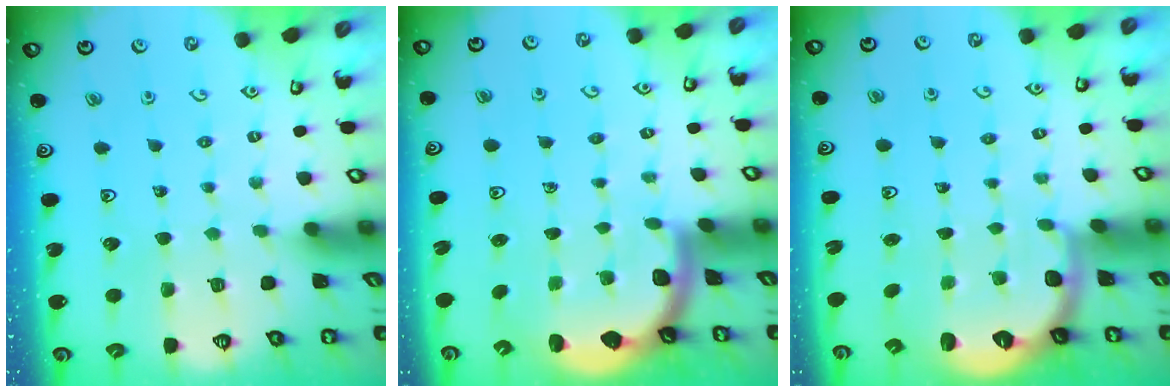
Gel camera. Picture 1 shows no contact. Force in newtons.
{"total": 1.8, "press": 1.8, "slide": 0.3}
{"total": 2.8, "press": 2.0, "slide": 2.0}